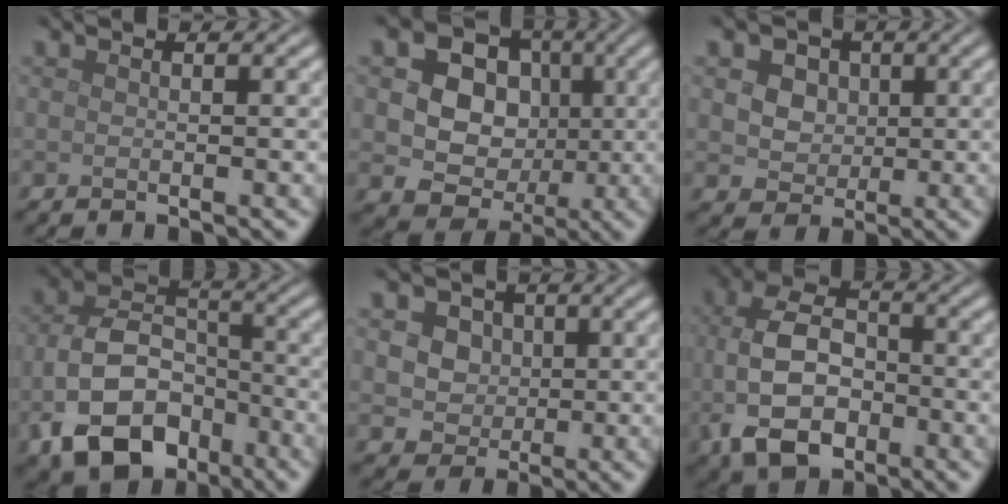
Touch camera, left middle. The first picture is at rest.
{"total": 10.1, "force": [1.1, 8.7, 4.9], "torque": [-0.074, 0.023, 0.002]}
{"total": 7.4, "force": [2.8, 5.7, 3.7], "torque": [-0.059, 0.024, 0.026]}
{"total": 9.4, "force": [-4.1, 6.1, 5.8], "torque": [-0.111, -0.012, -0.071]}
{"total": 6.8, "force": [2.3, 5.5, 3.3], "torque": [-0.053, 0.022, 0.021]}
{"total": 7.5, "force": [-1.8, 5.0, 5.3], "torque": [-0.113, -0.006, -0.038]}